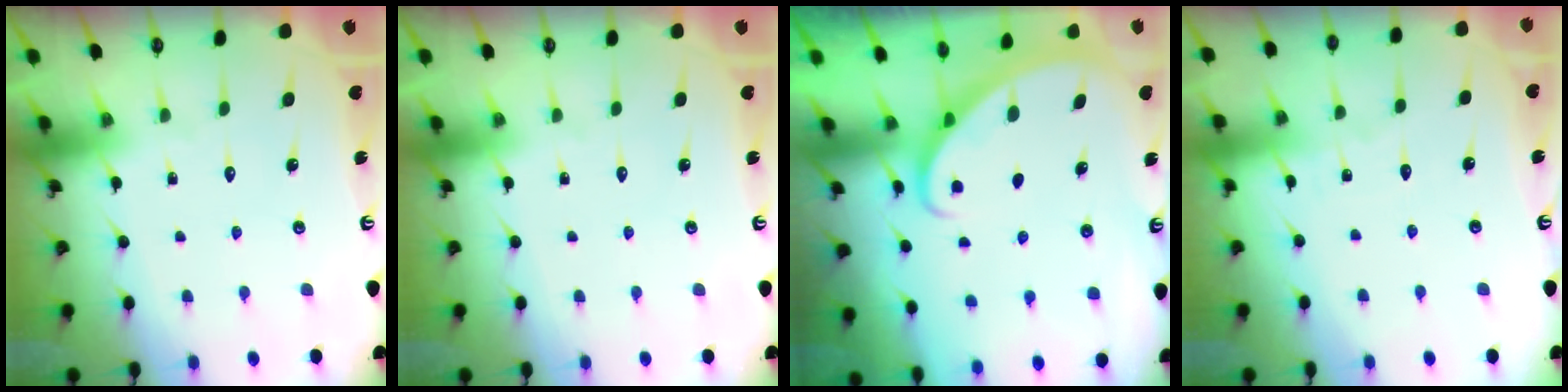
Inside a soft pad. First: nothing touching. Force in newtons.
{"total": 0.0}
{"total": 2.7, "press": 2.7, "slide": 0.1}
{"total": 3.0, "press": 3.0, "slide": 0.3}